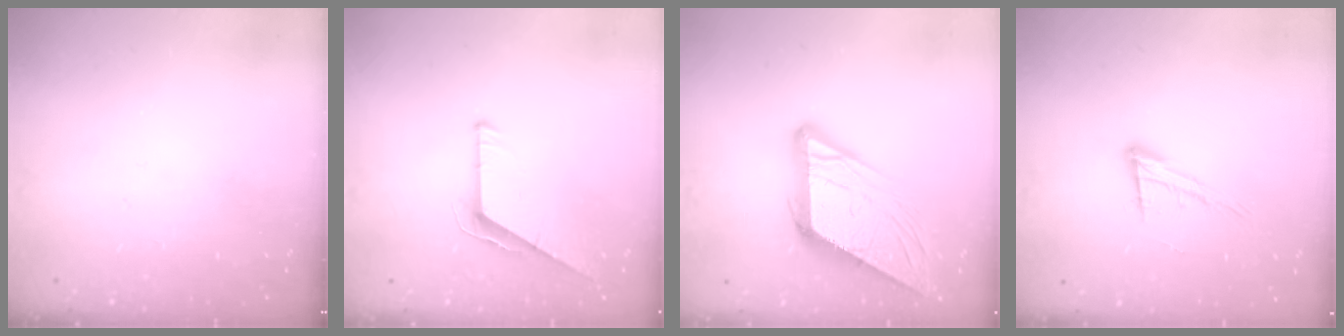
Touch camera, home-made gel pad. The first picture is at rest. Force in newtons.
{"total": 6.2, "press": 6.2, "slide": 0.5}
{"total": 14.0, "press": 13.9, "slide": 1.4}
{"total": 12.3, "press": 12.0, "slide": 2.5}